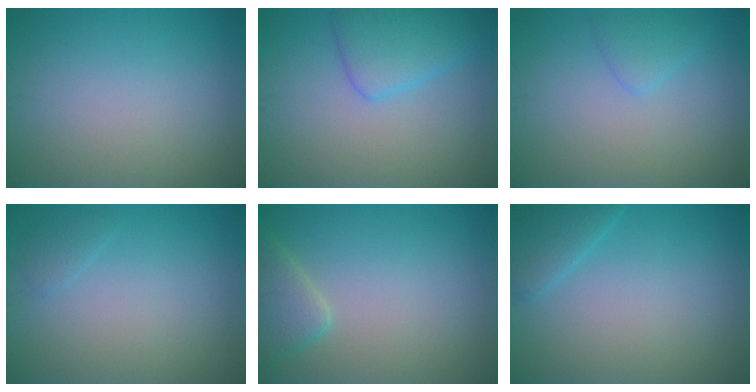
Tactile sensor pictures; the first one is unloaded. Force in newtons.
{"total": 3.8, "press": 3.8, "slide": 0.1}
{"total": 1.5, "press": 1.5, "slide": 0.1}
{"total": 0.9, "press": 0.9, "slide": 0.1}
{"total": 2.9, "press": 2.9, "slide": 0.2}
{"total": 2.2, "press": 2.2, "slide": 0.1}